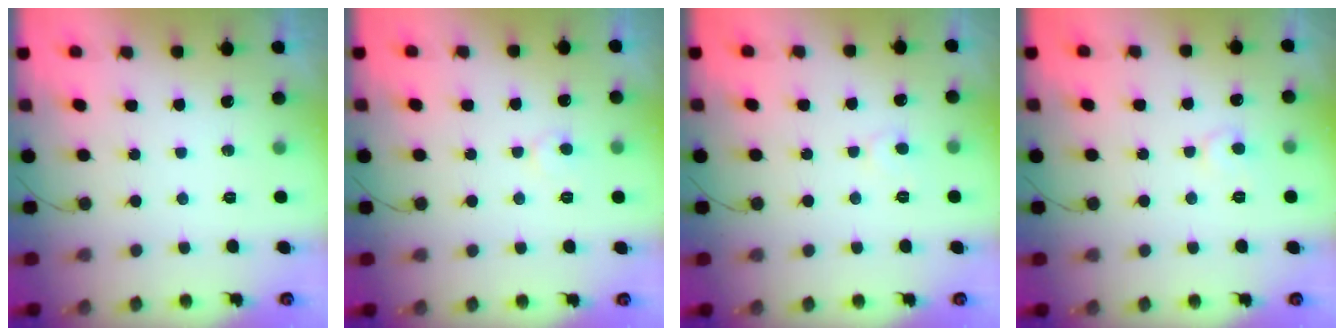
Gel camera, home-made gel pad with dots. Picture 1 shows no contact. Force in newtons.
{"total": 5.1, "press": 5.0, "slide": 0.4}
{"total": 4.2, "press": 4.2, "slide": 0.5}
{"total": 5.2, "press": 5.2, "slide": 0.1}